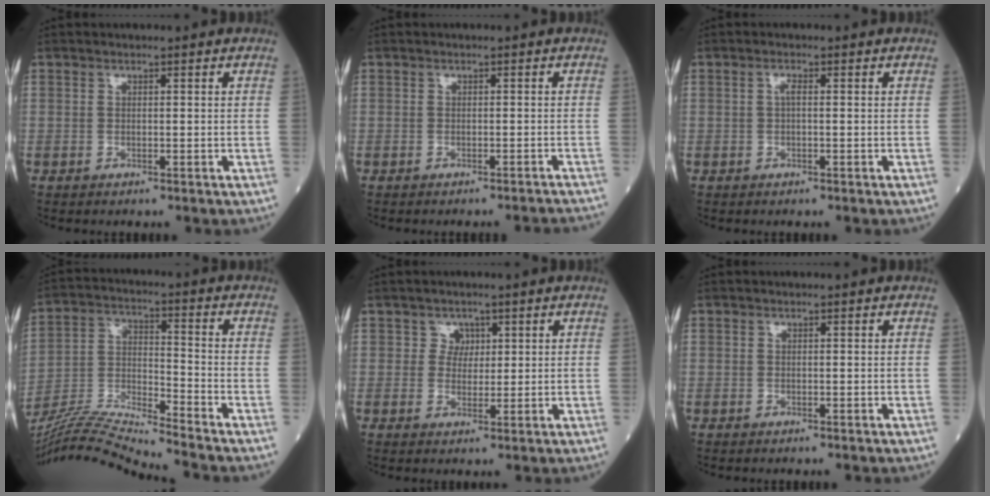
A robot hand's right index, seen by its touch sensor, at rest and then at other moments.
{"total": 4.5, "force": [-4.3, -0.9, 0.7], "torque": [-0.006, -0.011, -0.046]}
{"total": 1.1, "force": [0.0, 0.2, 1.1], "torque": [-0.021, 0.002, -0.001]}
{"total": 14.3, "force": [-13.3, -2.2, 4.7], "torque": [-0.083, -0.002, -0.246]}
{"total": 2.2, "force": [1.0, 2.0, 0.2], "torque": [0.006, -0.002, 0.011]}
{"total": 0.0}